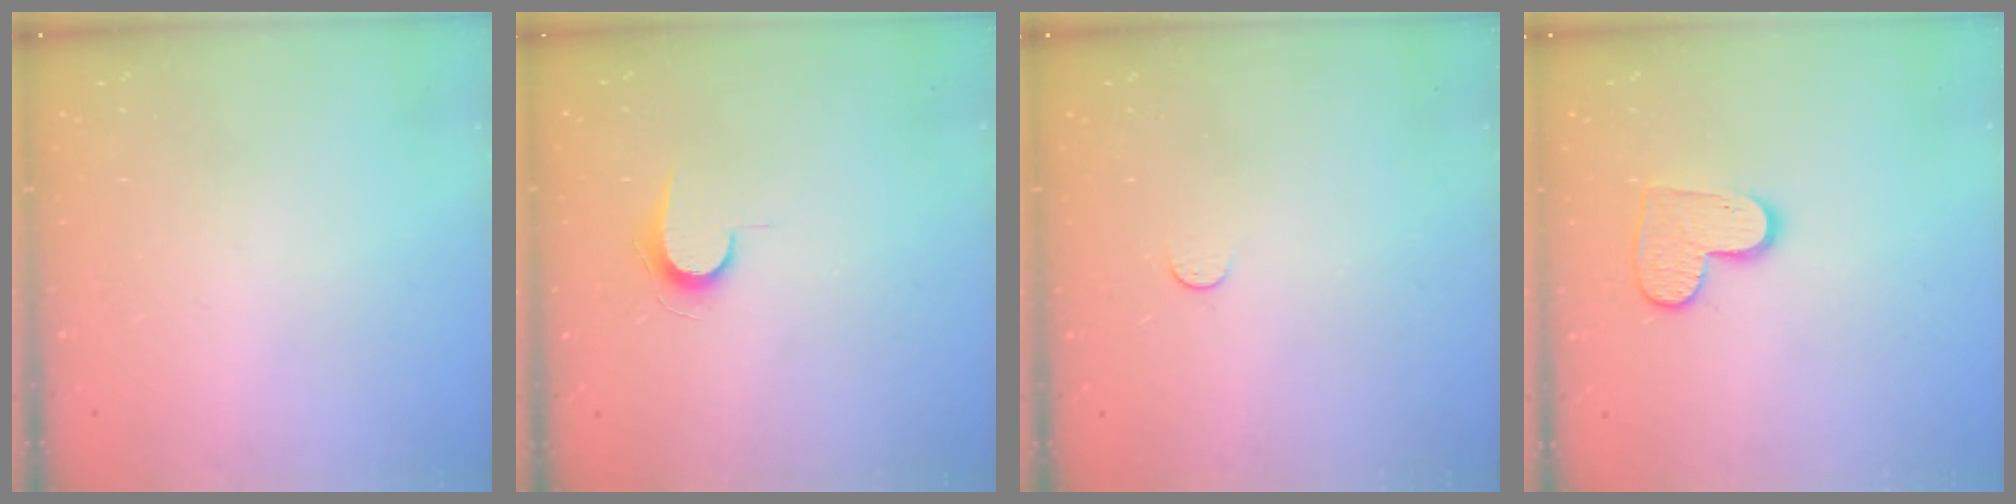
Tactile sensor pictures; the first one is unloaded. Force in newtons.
{"total": 5.9, "press": 5.9, "slide": 0.6}
{"total": 3.0, "press": 3.0, "slide": 0.3}
{"total": 10.0, "press": 10.0, "slide": 0.9}